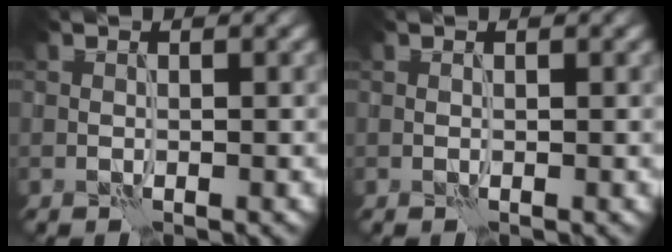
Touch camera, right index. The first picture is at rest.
{"total": 0.0}